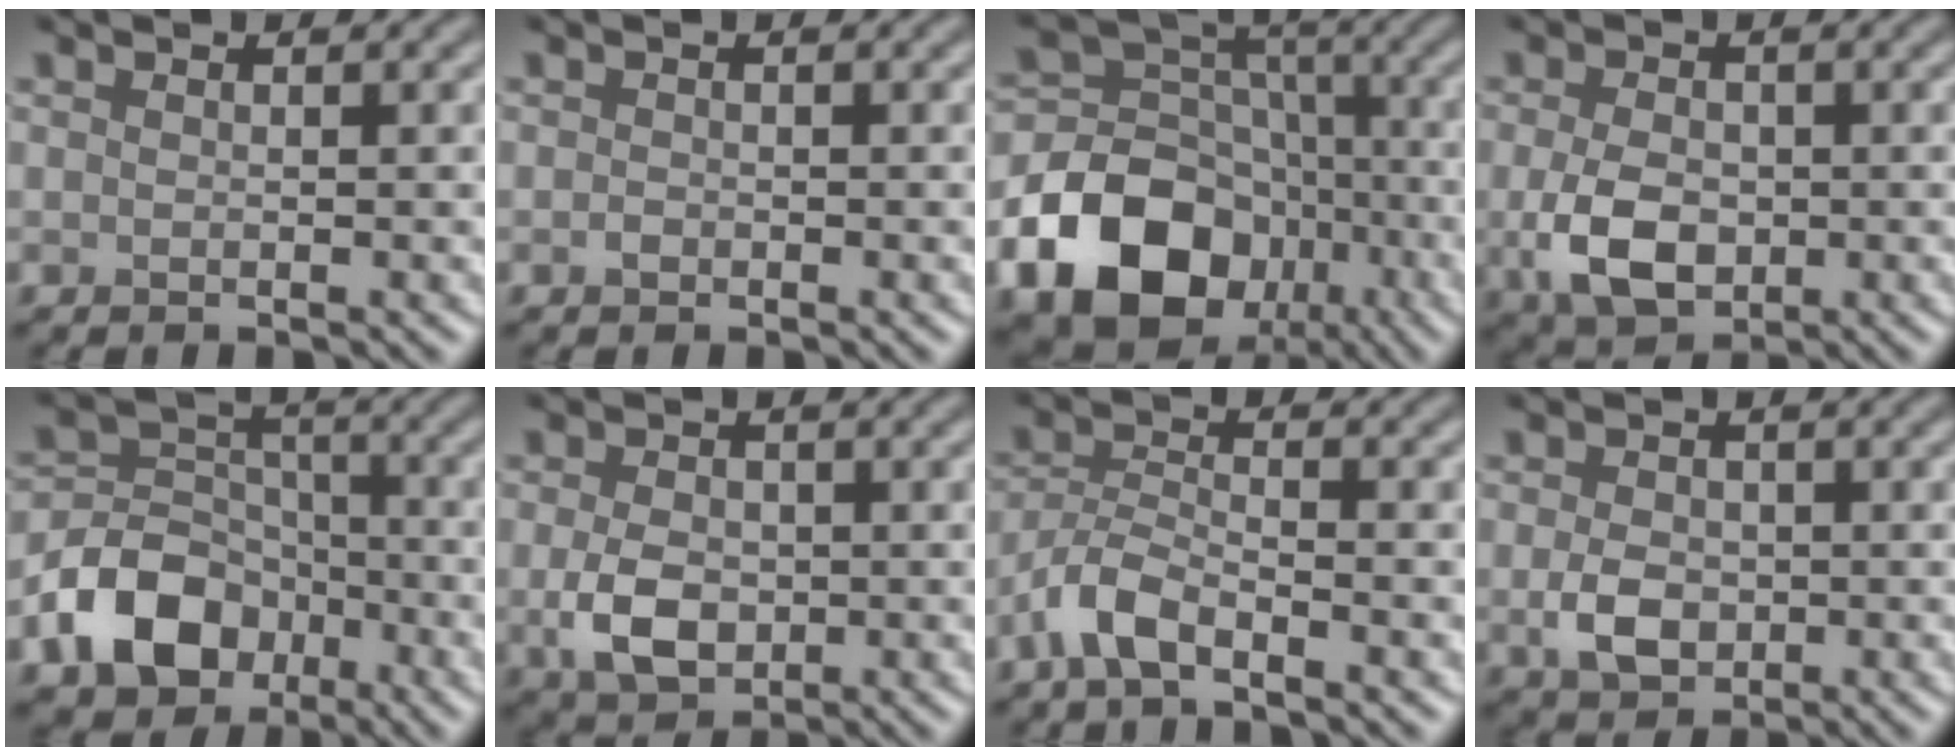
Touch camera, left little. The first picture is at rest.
{"total": 0.5, "force": [-0.3, 0.4, 0.3], "torque": [-0.005, -0.001, -0.006]}
{"total": 17.4, "force": [-8.5, 13.5, 6.9], "torque": [-0.141, -0.046, -0.161]}
{"total": 5.0, "force": [-0.9, 3.4, 3.6], "torque": [-0.076, -0.011, -0.017]}
{"total": 7.4, "force": [-3.7, 5.4, 3.4], "torque": [-0.061, -0.003, -0.079]}
{"total": 4.1, "force": [-0.6, 2.9, 2.8], "torque": [-0.059, -0.007, -0.013]}
{"total": 3.5, "force": [-2.3, 1.1, 2.3], "torque": [-0.050, 0.005, -0.056]}
{"total": 3.2, "force": [-0.5, 2.4, 2.1], "torque": [-0.041, -0.003, -0.012]}